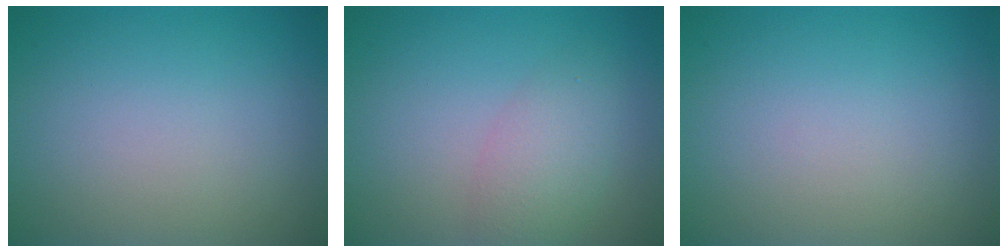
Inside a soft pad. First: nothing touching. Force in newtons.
{"total": 3.2, "press": 3.2, "slide": 0.0}
{"total": 0.0}